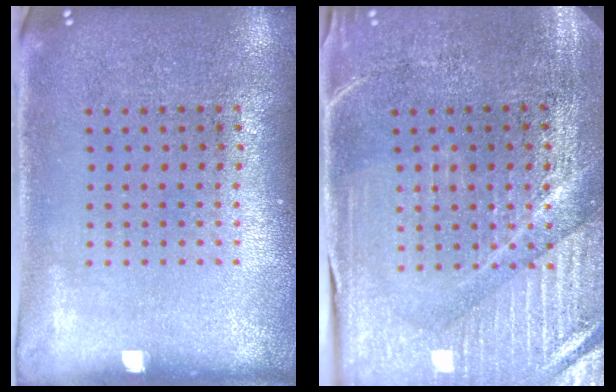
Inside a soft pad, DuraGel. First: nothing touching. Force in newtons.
{"total": 4.0, "press": 3.9, "slide": 0.9}